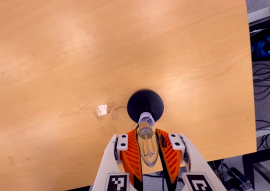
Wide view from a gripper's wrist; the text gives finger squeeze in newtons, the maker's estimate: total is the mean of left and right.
{"total": 18.2, "left": 19.8, "right": 16.6}